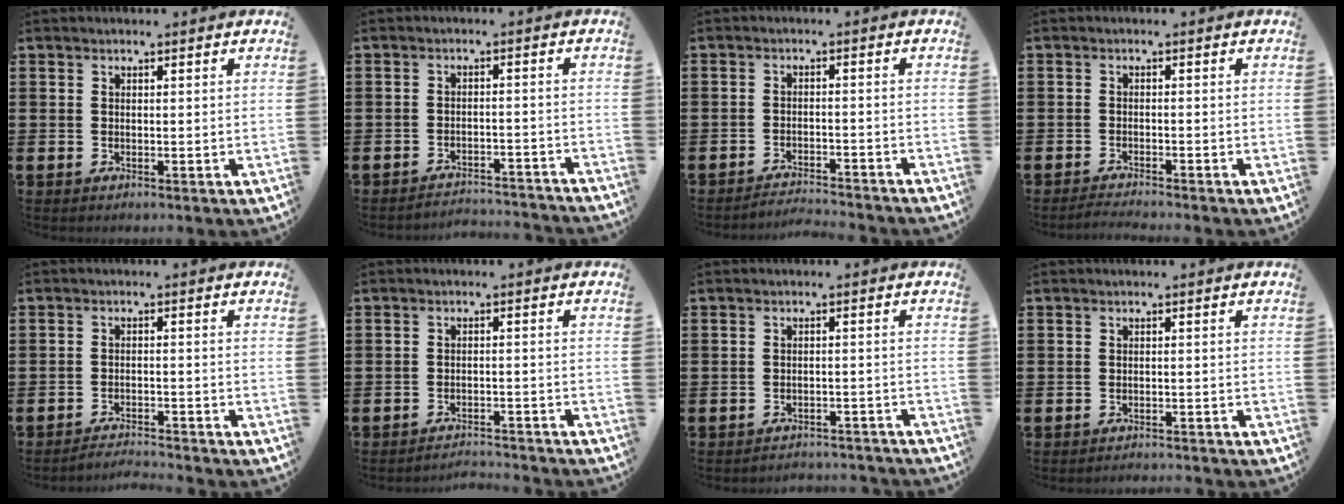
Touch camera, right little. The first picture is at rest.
{"total": 2.7, "force": [-2.7, 0.0, -0.1], "torque": [-0.004, 0.004, -0.060]}
{"total": 2.4, "force": [-2.4, -0.1, 0.0], "torque": [-0.004, 0.004, -0.051]}
{"total": 1.3, "force": [-1.2, -0.1, 0.3], "torque": [-0.006, 0.001, -0.024]}
{"total": 2.4, "force": [-2.4, -0.2, 0.0], "torque": [-0.004, 0.004, -0.051]}
{"total": 2.3, "force": [-2.3, -0.1, -0.1], "torque": [-0.002, 0.006, -0.050]}
{"total": 2.1, "force": [-2.1, 0.0, -0.1], "torque": [-0.004, 0.004, -0.046]}
{"total": 1.2, "force": [-1.2, -0.1, -0.1], "torque": [-0.001, 0.003, -0.025]}